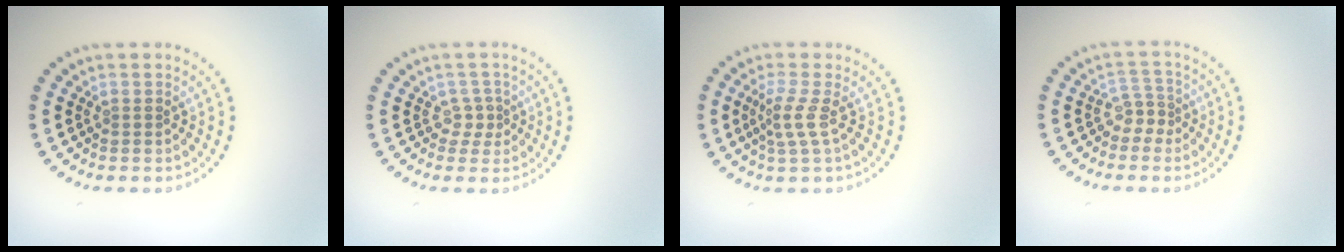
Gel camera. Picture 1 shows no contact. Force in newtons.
{"total": 1.5, "press": 1.0, "slide": 1.1}
{"total": 2.2, "press": 1.5, "slide": 1.6}
{"total": 1.8, "press": 1.3, "slide": 1.3}